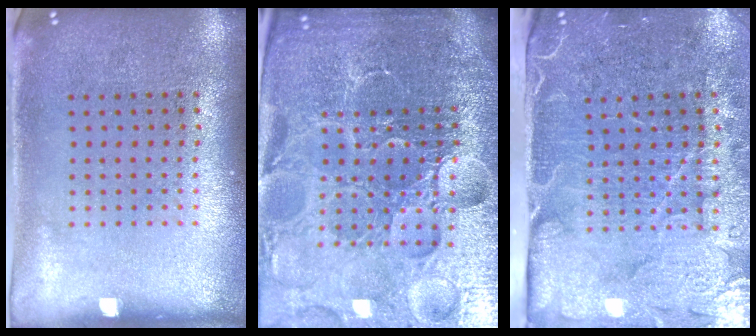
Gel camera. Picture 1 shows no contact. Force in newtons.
{"total": 6.7, "press": 5.9, "slide": 3.2}
{"total": 4.9, "press": 4.1, "slide": 2.7}